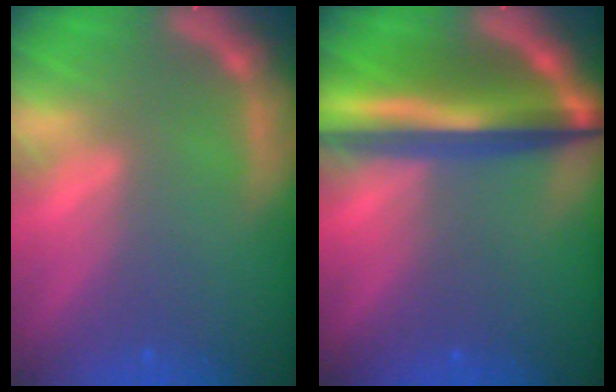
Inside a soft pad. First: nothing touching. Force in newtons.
{"total": 10.0}